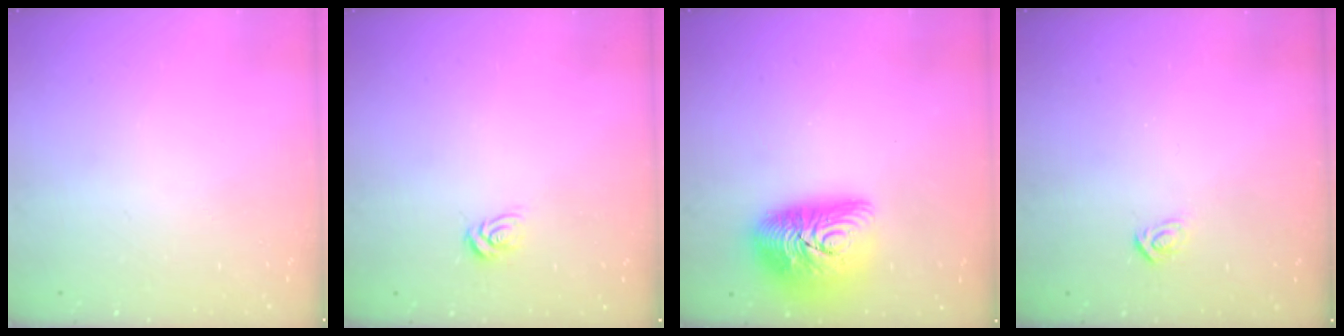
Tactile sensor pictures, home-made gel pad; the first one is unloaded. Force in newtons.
{"total": 5.1, "press": 5.1, "slide": 0.4}
{"total": 14.6, "press": 14.6, "slide": 1.2}
{"total": 3.6, "press": 3.6, "slide": 0.4}